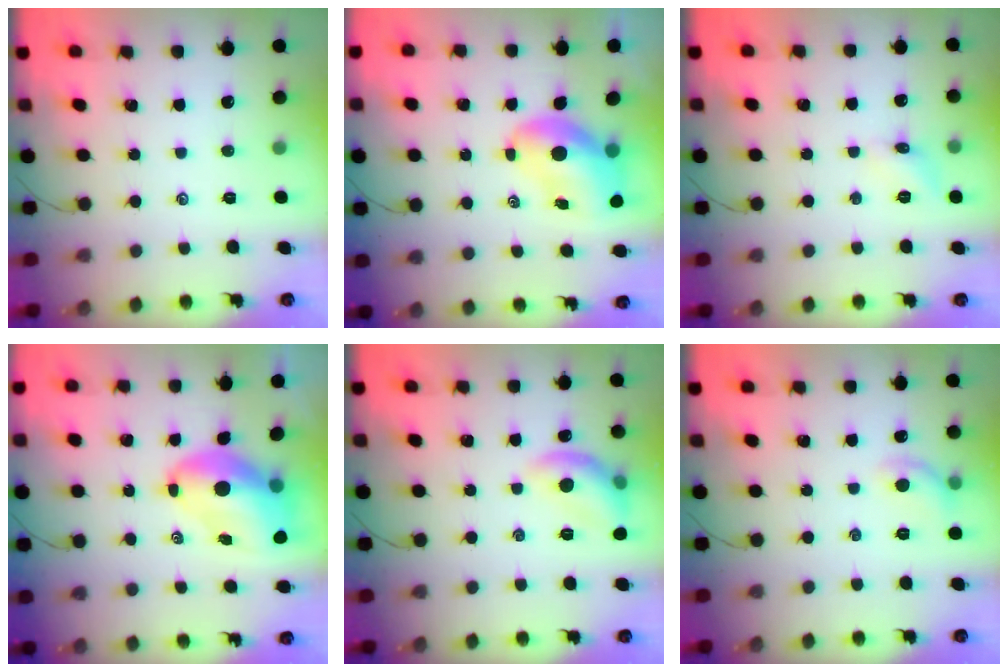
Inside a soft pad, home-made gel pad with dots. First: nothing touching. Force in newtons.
{"total": 8.3, "press": 8.0, "slide": 2.4}
{"total": 6.7, "press": 6.5, "slide": 1.6}
{"total": 11.4, "press": 11.0, "slide": 3.2}
{"total": 10.6, "press": 10.5, "slide": 0.4}
{"total": 6.9, "press": 6.8, "slide": 0.9}